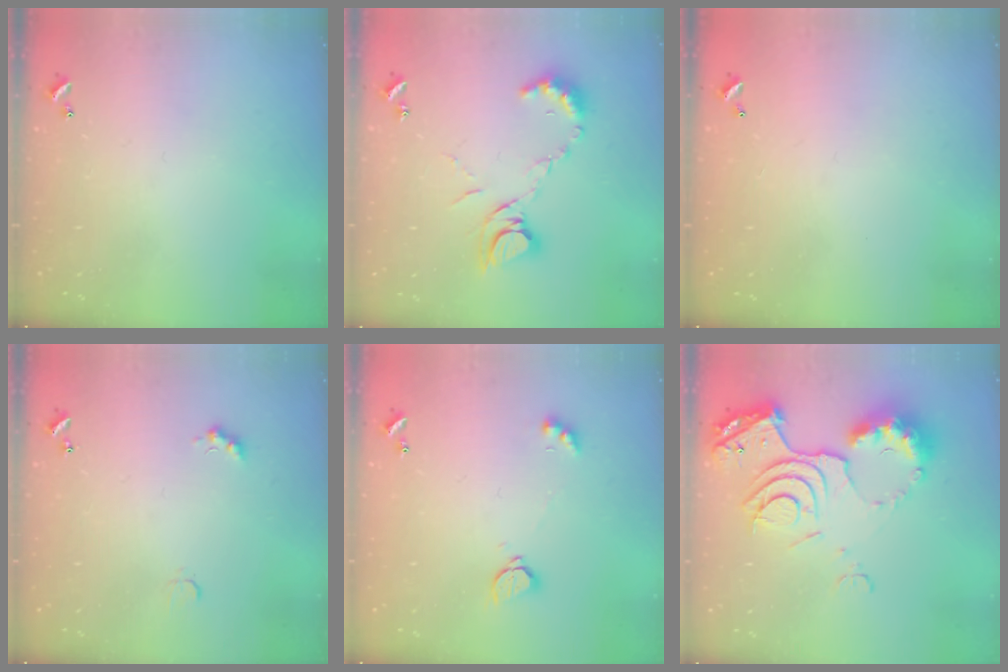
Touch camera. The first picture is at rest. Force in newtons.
{"total": 9.8, "press": 9.8, "slide": 1.0}
{"total": 2.8, "press": 2.8, "slide": 0.1}
{"total": 2.4, "press": 2.3, "slide": 0.5}
{"total": 2.2, "press": 2.2, "slide": 0.2}
{"total": 15.1, "press": 15.0, "slide": 1.3}